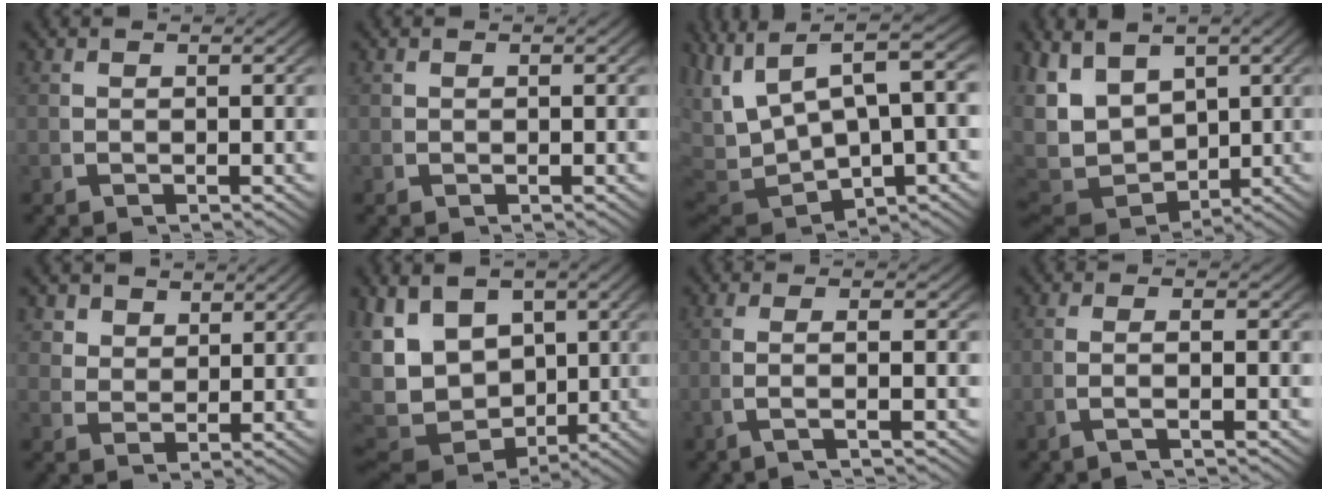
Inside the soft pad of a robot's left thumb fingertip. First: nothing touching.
{"total": 0.0}
{"total": 11.3, "force": [1.3, 6.7, 9.0], "torque": [-0.185, -0.028, 0.049]}
{"total": 10.2, "force": [0.6, 7.8, 6.6], "torque": [-0.163, -0.030, 0.024]}
{"total": 3.1, "force": [2.3, 1.8, 1.1], "torque": [-0.019, -0.010, 0.050]}
{"total": 12.8, "force": [0.1, 9.8, 8.2], "torque": [-0.184, -0.043, 0.016]}
{"total": 3.0, "force": [-0.4, -0.2, 3.0], "torque": [-0.069, 0.002, -0.009]}
{"total": 2.1, "force": [-0.6, -0.2, 2.0], "torque": [-0.049, 0.003, -0.012]}